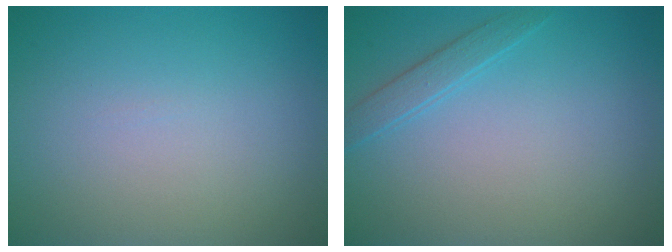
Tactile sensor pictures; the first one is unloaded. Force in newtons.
{"total": 1.4, "press": 1.4, "slide": 0.1}